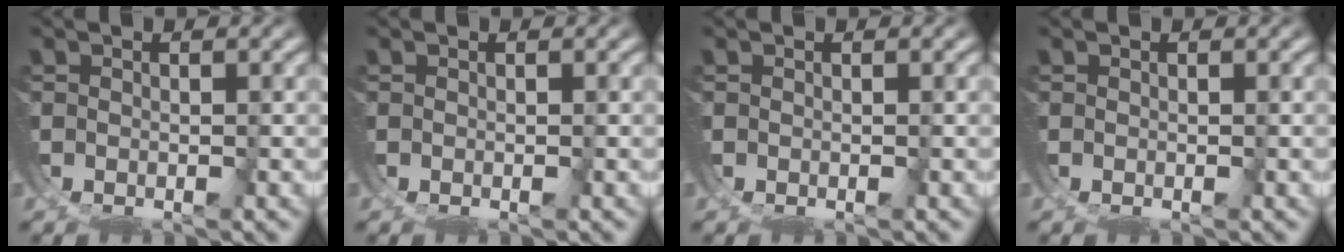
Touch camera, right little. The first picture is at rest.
{"total": 0.0}
{"total": 0.0}
{"total": 0.0}